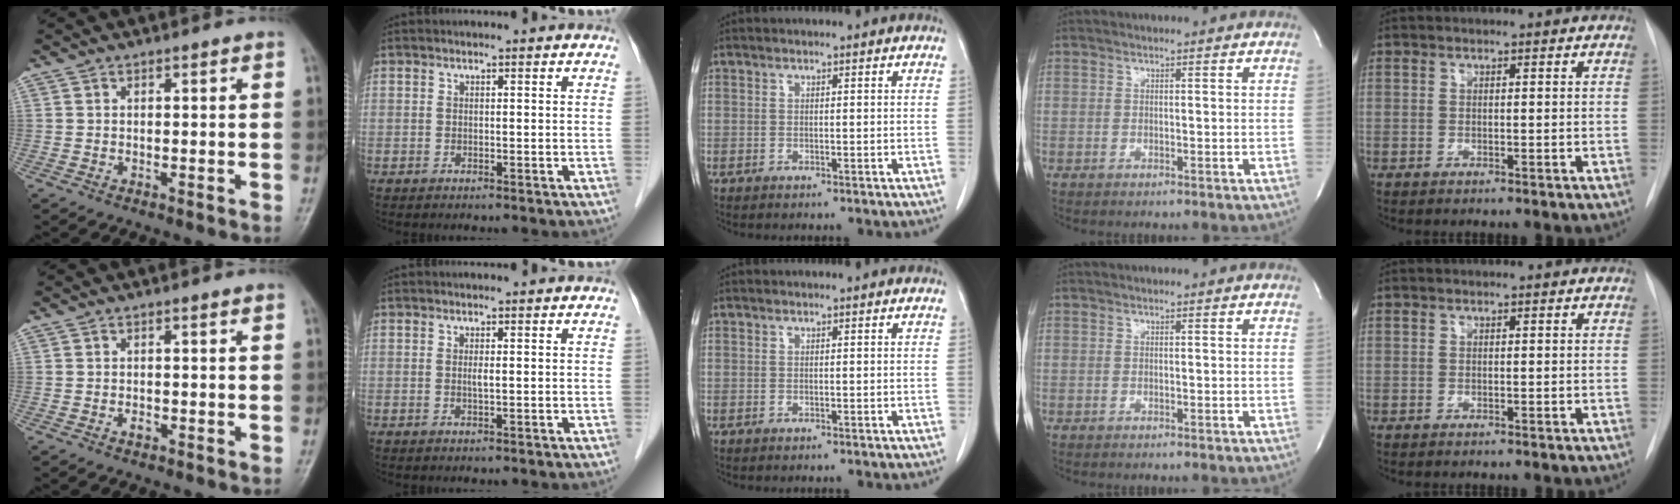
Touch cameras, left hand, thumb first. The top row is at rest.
{"thumb": {"total": 1.0, "force": [-0.3, 0.6, 0.8], "torque": [-0.010, 0.001, -0.003]}, "index": {"total": 0.8, "force": [-0.2, 0.0, 0.8], "torque": [-0.019, -0.004, -0.006]}}